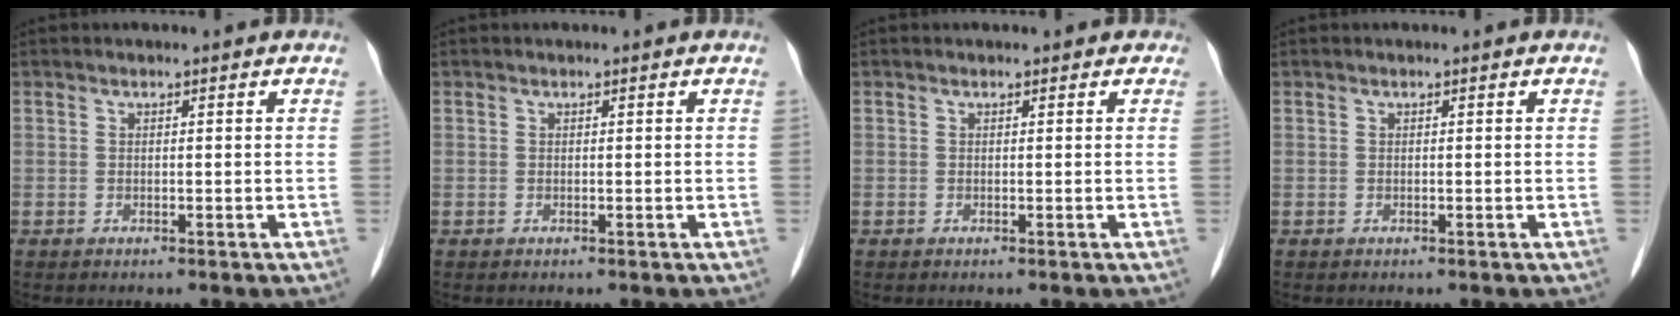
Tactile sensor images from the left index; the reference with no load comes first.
{"total": 0.0}
{"total": 0.9, "force": [0.3, 0.8, 0.0], "torque": [0.011, 0.005, -0.003]}
{"total": 0.0}